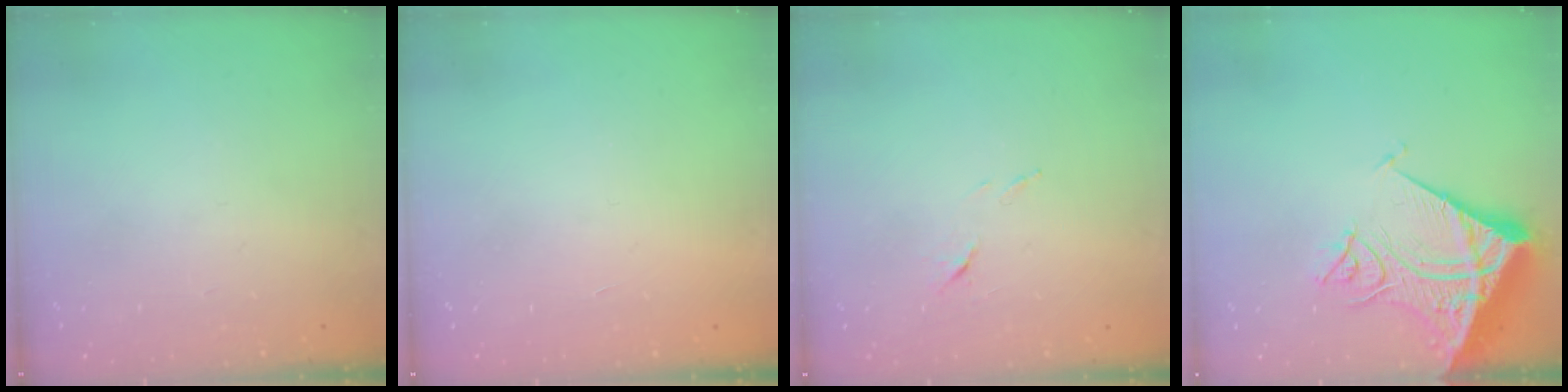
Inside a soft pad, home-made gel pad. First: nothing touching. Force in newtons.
{"total": 1.7, "press": 1.7, "slide": 0.1}
{"total": 6.1, "press": 6.0, "slide": 0.7}
{"total": 16.9, "press": 16.7, "slide": 2.3}